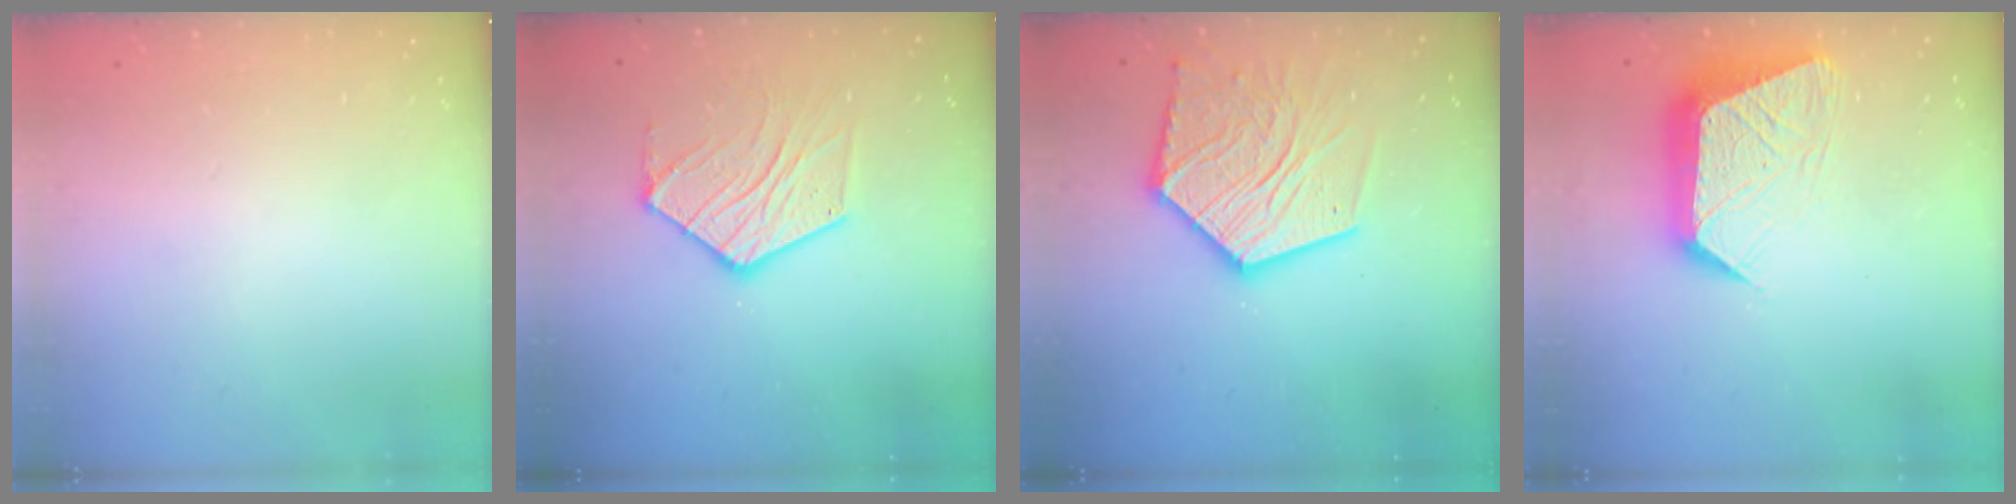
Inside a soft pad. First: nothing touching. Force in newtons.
{"total": 12.6, "press": 12.5, "slide": 0.9}
{"total": 18.9, "press": 18.8, "slide": 1.9}
{"total": 13.1, "press": 13.1, "slide": 1.2}